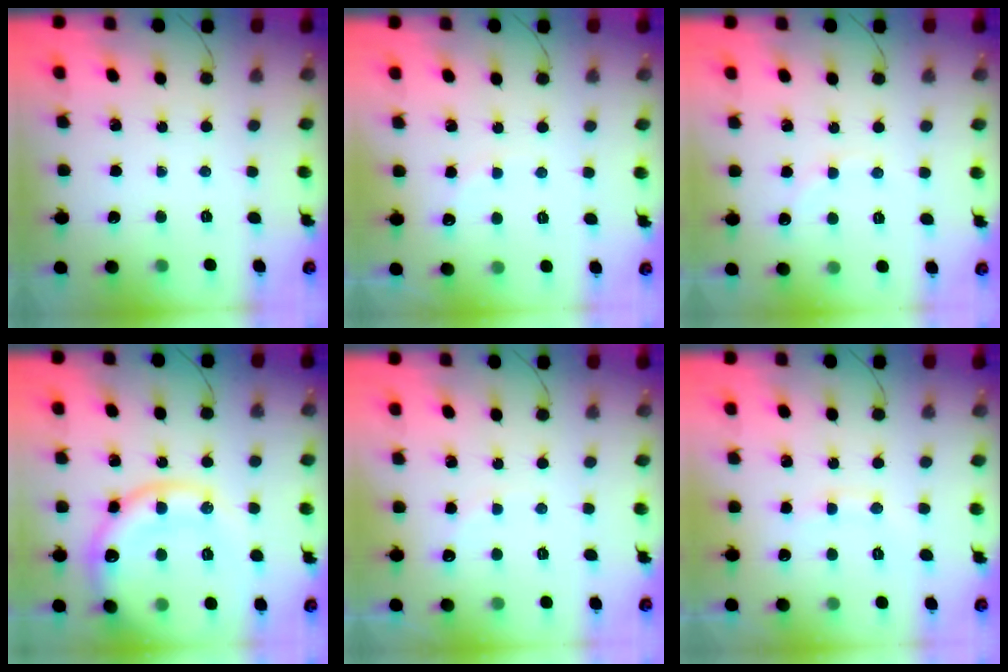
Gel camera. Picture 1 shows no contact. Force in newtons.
{"total": 6.7, "press": 6.6, "slide": 1.4}
{"total": 5.0, "press": 4.8, "slide": 1.6}
{"total": 19.6, "press": 19.4, "slide": 2.7}
{"total": 6.7, "press": 6.6, "slide": 1.4}
{"total": 7.8, "press": 7.7, "slide": 1.2}